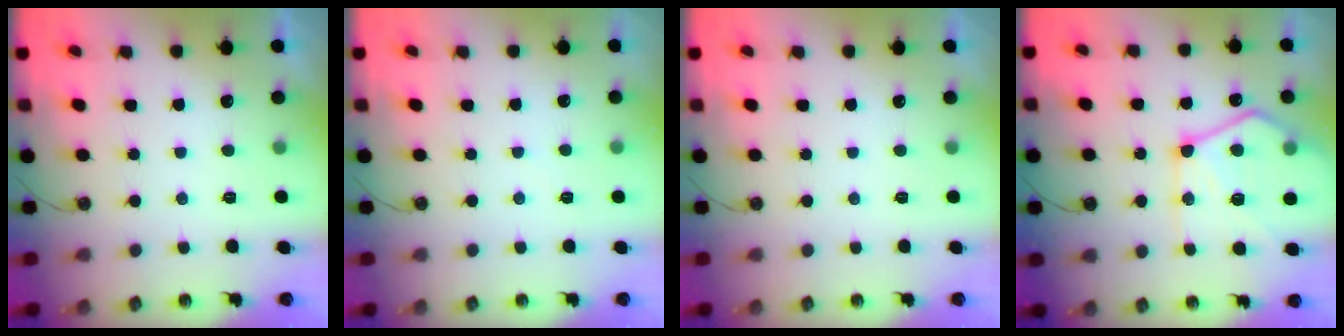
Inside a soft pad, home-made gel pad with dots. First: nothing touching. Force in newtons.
{"total": 2.5, "press": 2.4, "slide": 0.4}
{"total": 0.0}
{"total": 18.3, "press": 18.3, "slide": 1.4}